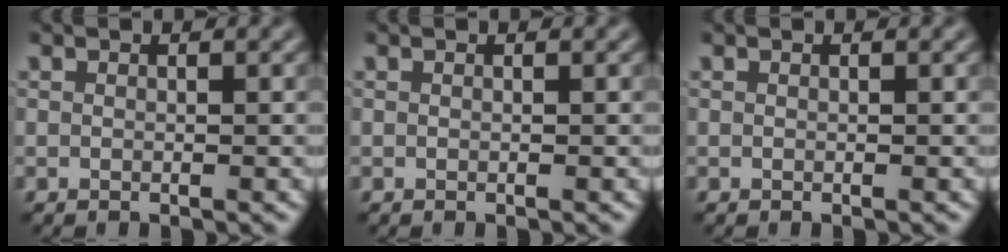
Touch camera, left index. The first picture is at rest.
{"total": 0.0}
{"total": 0.0}